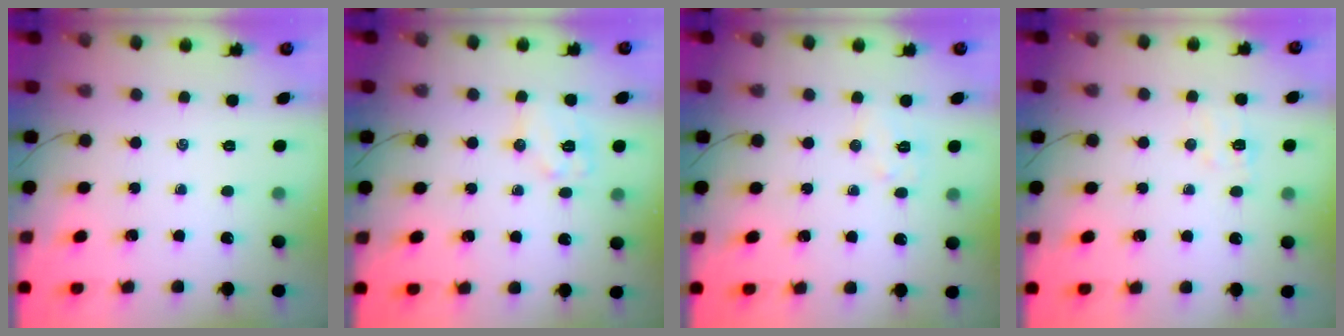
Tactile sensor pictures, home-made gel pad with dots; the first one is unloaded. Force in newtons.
{"total": 8.9, "press": 8.9, "slide": 0.6}
{"total": 6.5, "press": 6.4, "slide": 1.2}
{"total": 6.5, "press": 6.4, "slide": 1.0}